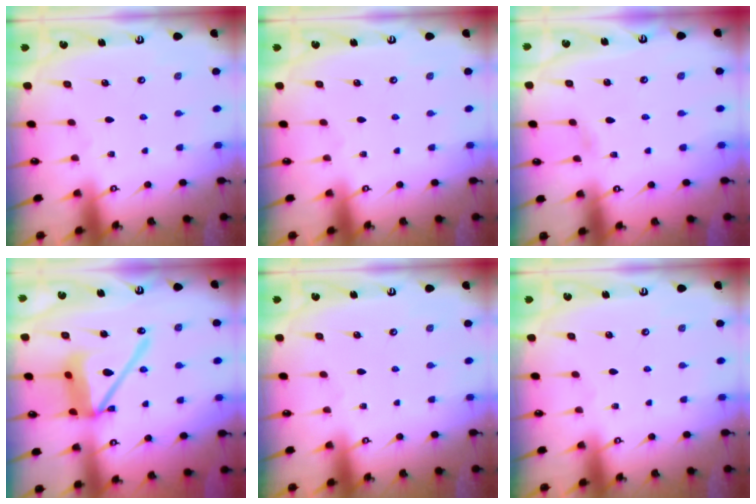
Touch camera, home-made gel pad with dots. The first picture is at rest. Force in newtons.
{"total": 0.0}
{"total": 1.7, "press": 1.7, "slide": 0.2}
{"total": 15.5, "press": 15.4, "slide": 1.9}
{"total": 0.0}
{"total": 0.0}